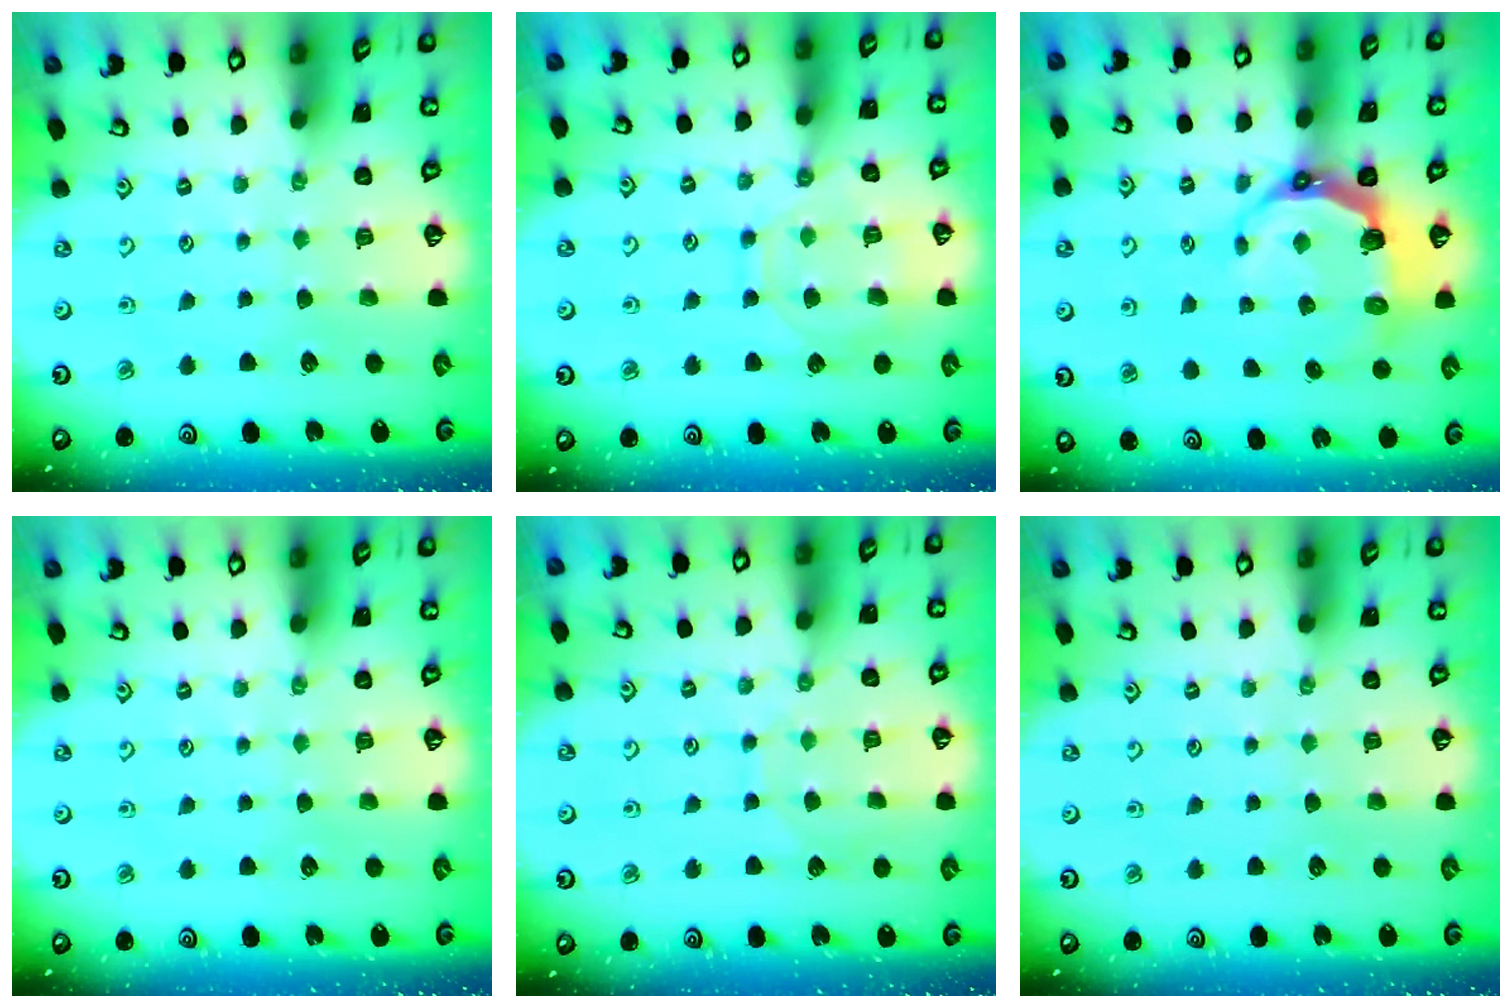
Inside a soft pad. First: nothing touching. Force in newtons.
{"total": 10.7, "press": 10.7, "slide": 1.0}
{"total": 7.9, "press": 6.3, "slide": 4.8}
{"total": 0.0}
{"total": 6.3, "press": 6.3, "slide": 0.1}
{"total": 0.0}